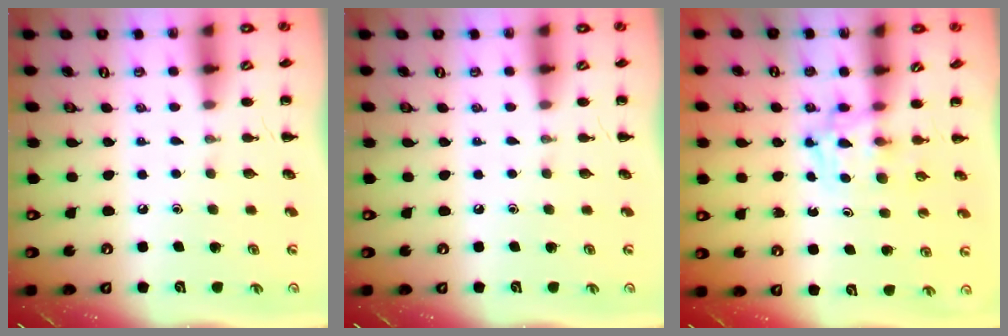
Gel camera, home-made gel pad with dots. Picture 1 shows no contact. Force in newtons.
{"total": 0.0}
{"total": 4.0, "press": 4.0, "slide": 0.3}